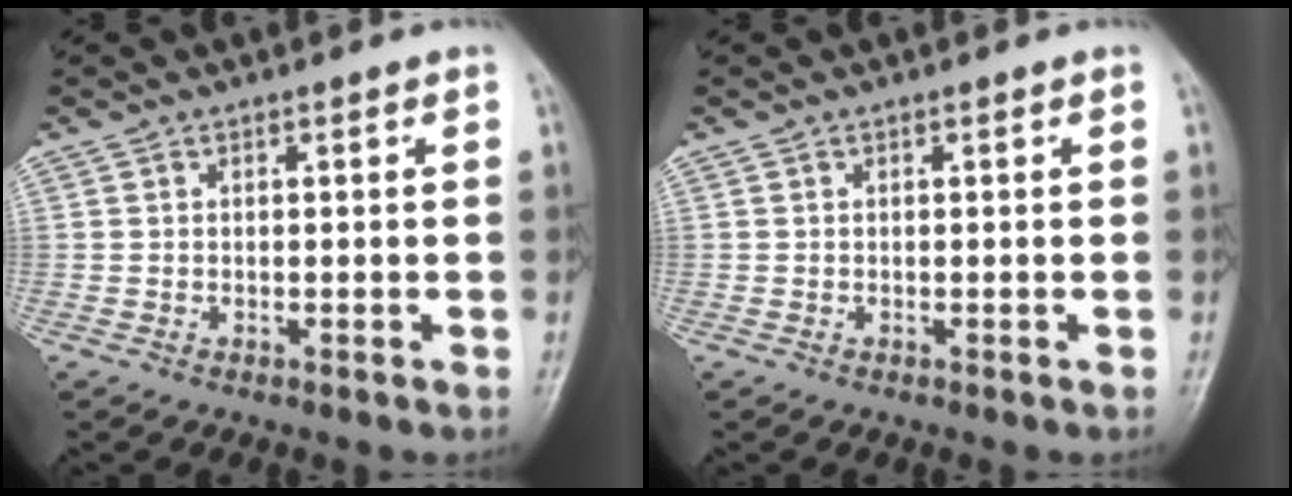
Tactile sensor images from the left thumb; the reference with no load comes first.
{"total": 0.0}